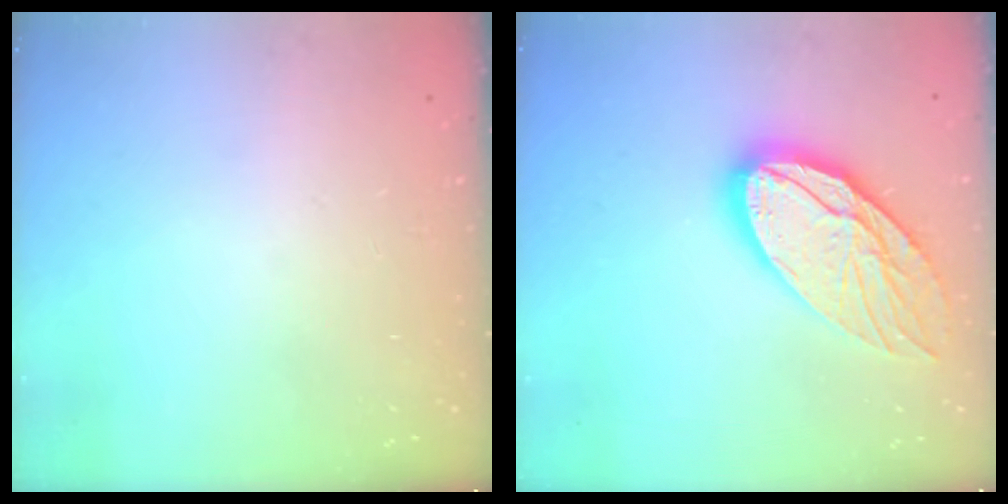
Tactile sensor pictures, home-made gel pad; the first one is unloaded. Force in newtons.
{"total": 19.9, "press": 19.8, "slide": 1.8}